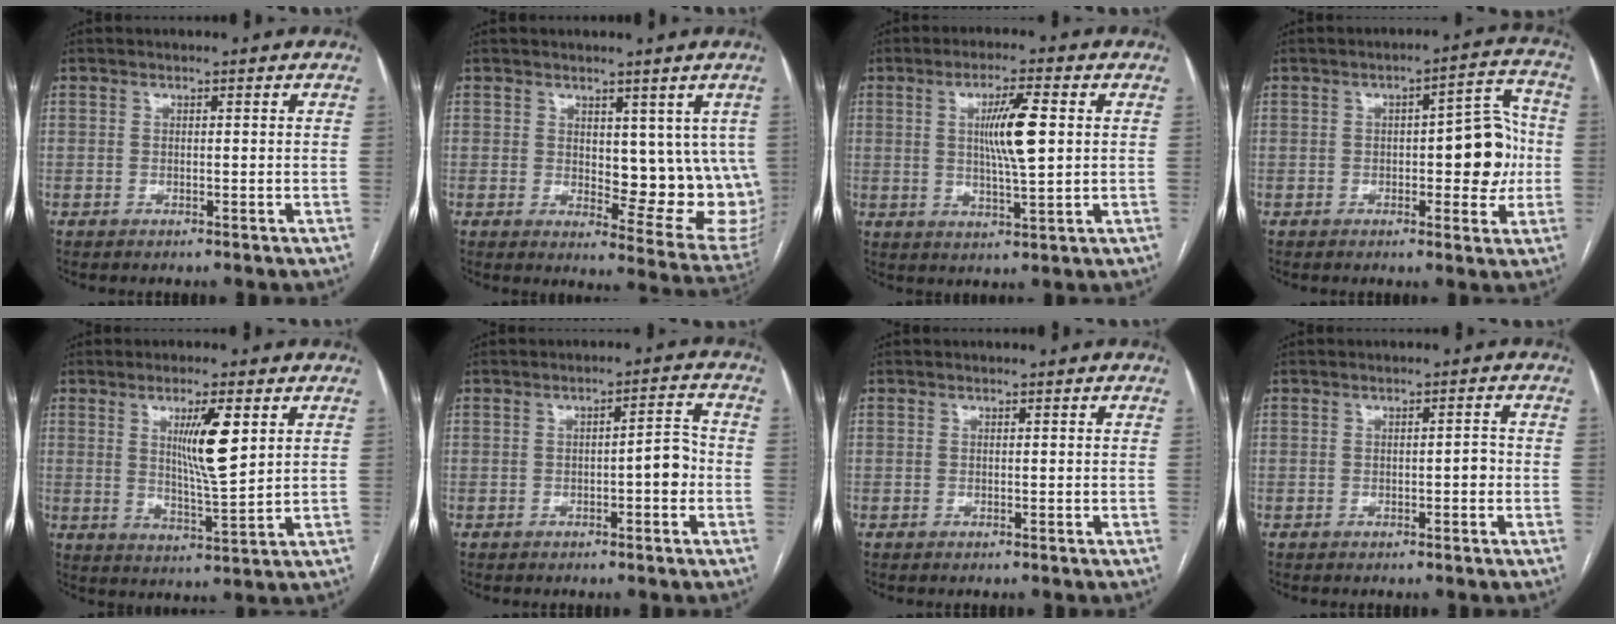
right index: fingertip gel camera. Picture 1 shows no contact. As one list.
[{"total": 10.9, "force": [1.7, 5.3, 9.3], "torque": [-0.102, -0.017, 0.031]}, {"total": 7.9, "force": [1.4, 0.6, 7.7], "torque": [-0.136, -0.002, 0.025]}, {"total": 9.8, "force": [-0.7, 3.5, 9.1], "torque": [-0.110, 0.029, -0.003]}, {"total": 8.2, "force": [2.8, 0.5, 7.7], "torque": [-0.132, -0.012, 0.049]}, {"total": 4.1, "force": [-1.1, 0.9, 3.8], "torque": [-0.049, 0.016, -0.014]}, {"total": 0.0}, {"total": 1.6, "force": [-0.4, 0.5, 1.5], "torque": [-0.017, 0.003, -0.007]}]